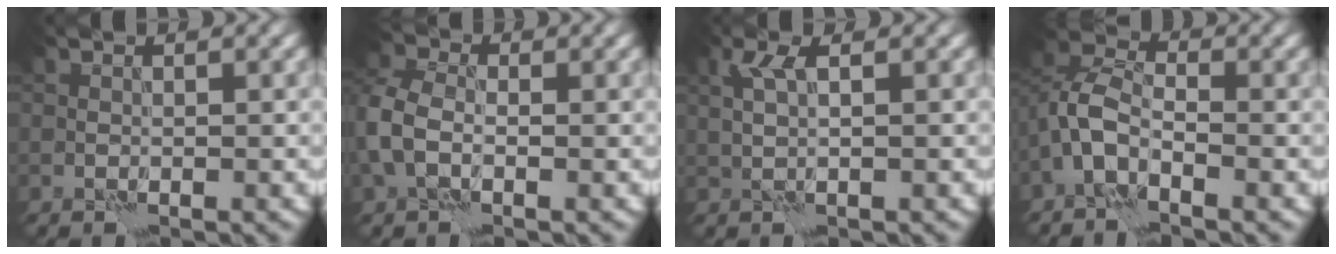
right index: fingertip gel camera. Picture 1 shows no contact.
{"total": 4.4, "force": [-0.6, 3.3, 2.9], "torque": [-0.078, 0.007, -0.026]}
{"total": 1.8, "force": [0.8, 0.2, 1.6], "torque": [-0.038, 0.007, 0.017]}
{"total": 3.4, "force": [-1.8, 1.7, 2.3], "torque": [-0.049, 0.013, -0.044]}